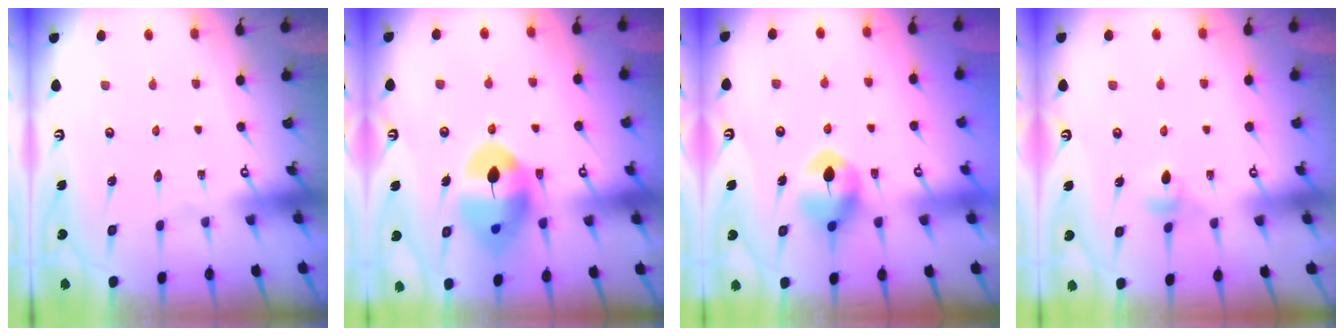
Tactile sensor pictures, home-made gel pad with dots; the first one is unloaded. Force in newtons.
{"total": 12.3, "press": 12.2, "slide": 1.7}
{"total": 8.3, "press": 8.3, "slide": 0.2}
{"total": 3.7, "press": 3.6, "slide": 0.7}